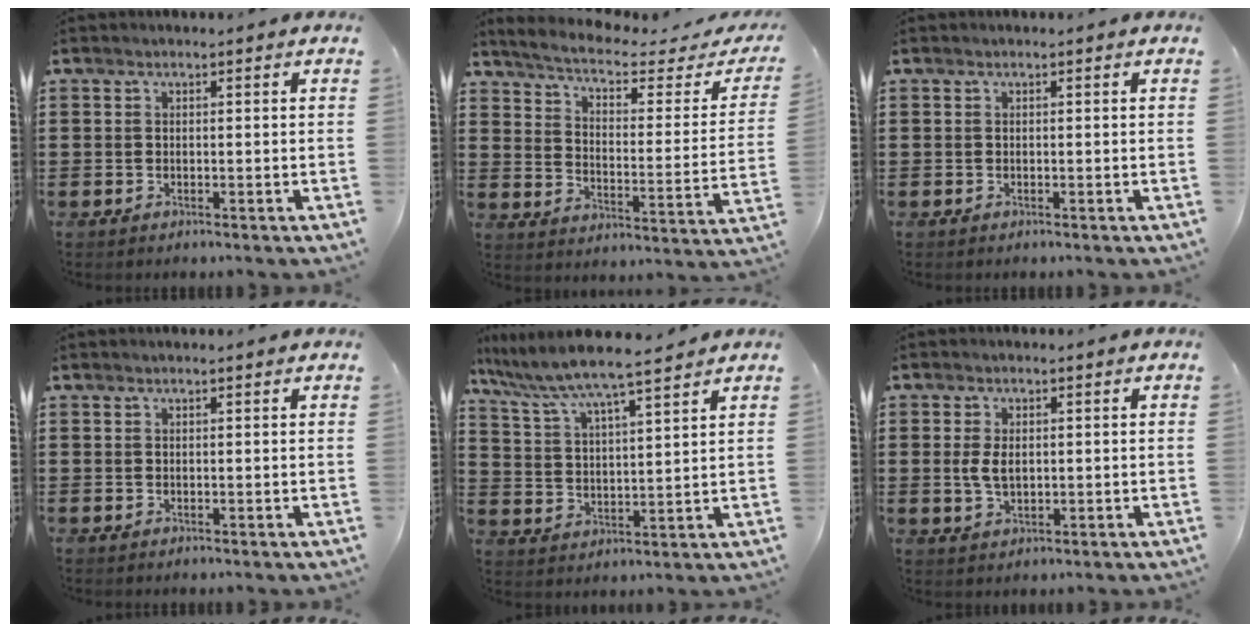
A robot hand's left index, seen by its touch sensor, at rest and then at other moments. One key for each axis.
{"total": 4.4, "fx": 3.5, "fy": 0.6, "fz": 2.6, "tx": -0.071, "ty": -0.028, "tz": 0.051}
{"total": 0.0}
{"total": 0.0}
{"total": 7.0, "fx": 6.3, "fy": -0.1, "fz": 3.0, "tx": -0.085, "ty": -0.037, "tz": 0.105}
{"total": 3.4, "fx": 0.2, "fy": 2.0, "fz": 2.8, "tx": -0.073, "ty": 0.002, "tz": -0.003}